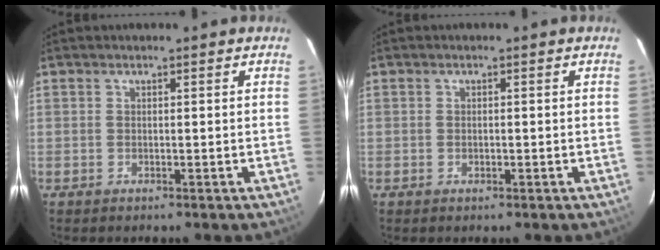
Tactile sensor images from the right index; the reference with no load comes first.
{"total": 0.6, "force": [-0.1, 0.6, 0.1], "torque": [-0.001, 0.000, -0.001]}